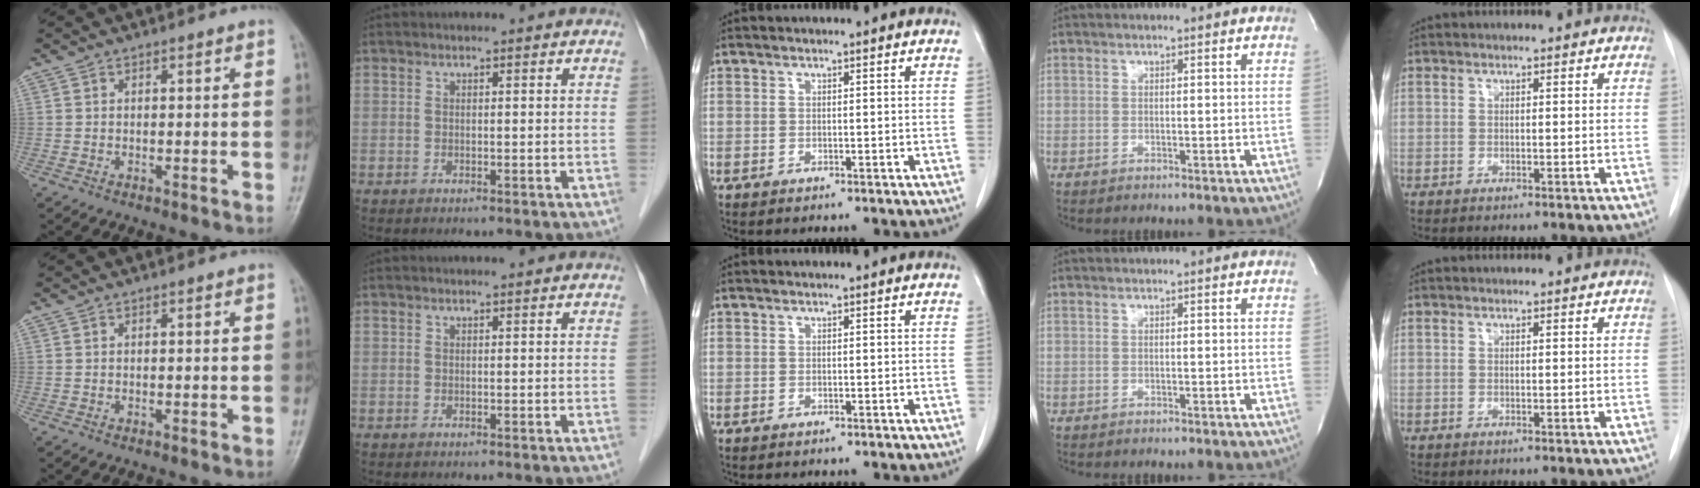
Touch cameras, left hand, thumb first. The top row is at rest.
{}